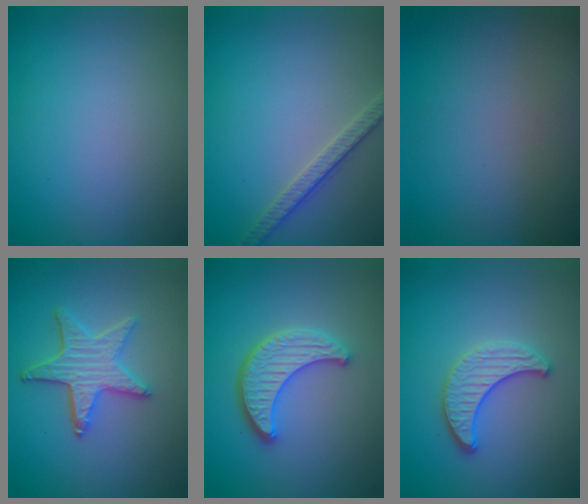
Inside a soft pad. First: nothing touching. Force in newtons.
{"total": 2.7, "press": 2.6, "slide": 0.6}
{"total": 0.0}
{"total": 4.3, "press": 3.7, "slide": 2.3}
{"total": 4.1, "press": 3.6, "slide": 1.9}
{"total": 3.3, "press": 3.1, "slide": 1.0}